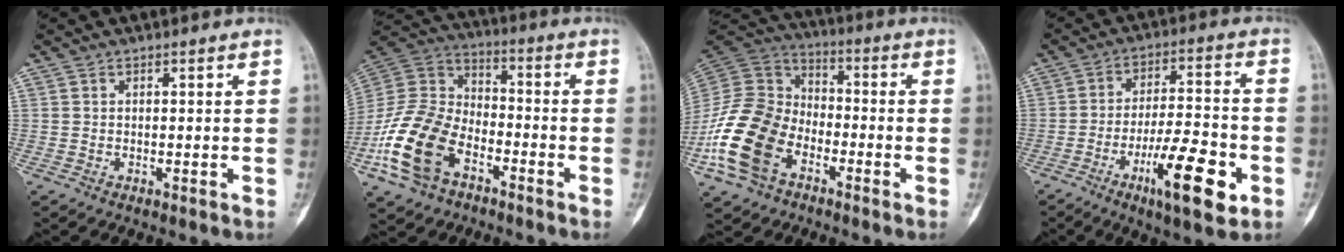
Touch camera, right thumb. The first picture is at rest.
{"total": 17.7, "force": [-8.1, 11.0, 11.3], "torque": [-0.223, 0.052, -0.160]}
{"total": 18.2, "force": [-7.5, 12.3, 11.0], "torque": [-0.212, 0.053, -0.151]}
{"total": 14.8, "force": [-6.2, 4.0, 12.8], "torque": [-0.203, 0.027, -0.096]}